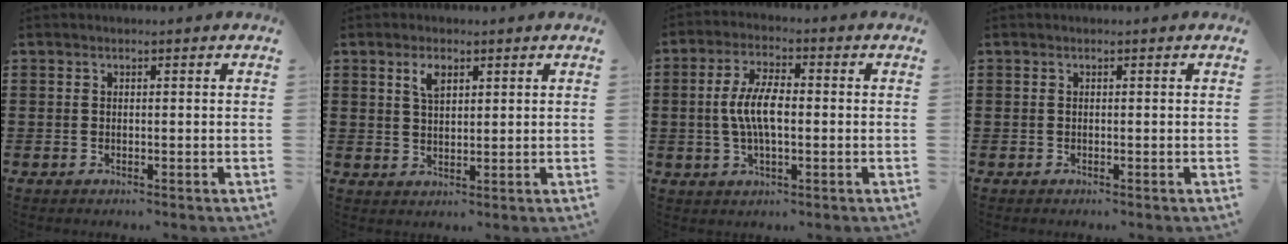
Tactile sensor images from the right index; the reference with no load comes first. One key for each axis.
{"total": 3.0, "fx": 1.7, "fy": 1.4, "fz": 2.1, "tx": -0.048, "ty": 0.006, "tz": 0.029}
{"total": 7.0, "fx": -0.3, "fy": 2.7, "fz": 6.5, "tx": -0.144, "ty": -0.002, "tz": -0.014}
{"total": 0.0}